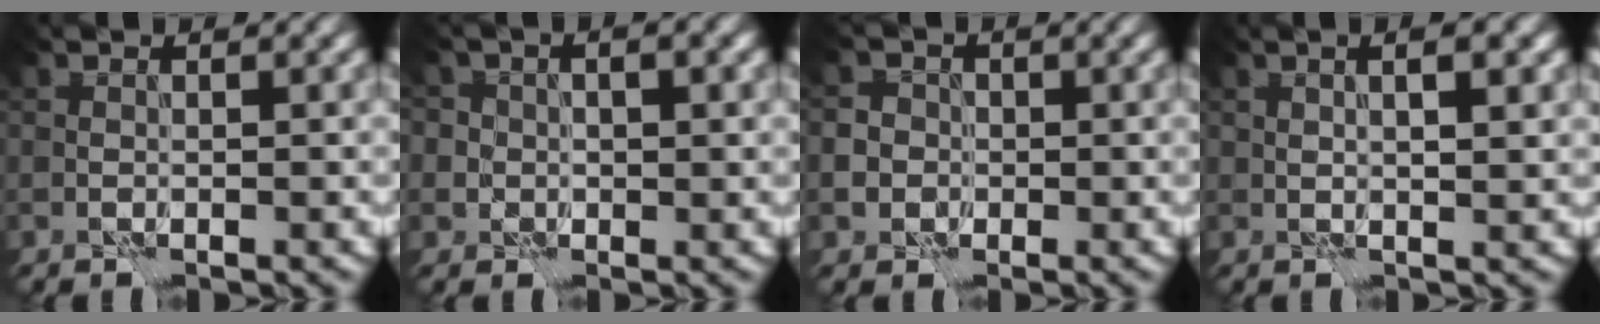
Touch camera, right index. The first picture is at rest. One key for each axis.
{"total": 3.0, "fx": 0.5, "fy": 2.7, "fz": 1.3, "tx": 0.001, "ty": 0.008, "tz": -0.021}
{"total": 3.2, "fx": -0.8, "fy": 3.0, "fz": 0.7, "tx": 0.013, "ty": 0.004, "tz": -0.033}
{"total": 3.3, "fx": 1.4, "fy": 0.7, "fz": 2.9, "tx": -0.024, "ty": 0.005, "tz": 0.010}